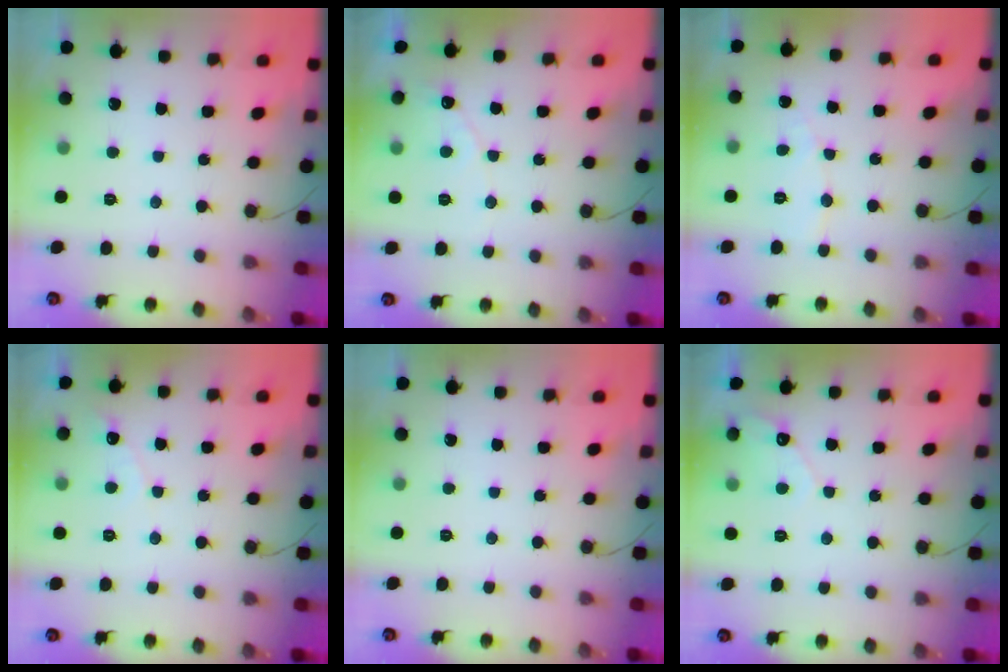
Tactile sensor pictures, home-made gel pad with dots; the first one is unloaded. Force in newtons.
{"total": 3.7, "press": 3.7, "slide": 0.2}
{"total": 4.3, "press": 4.2, "slide": 0.5}
{"total": 3.6, "press": 3.6, "slide": 0.3}
{"total": 0.0}
{"total": 5.0, "press": 5.0, "slide": 0.4}